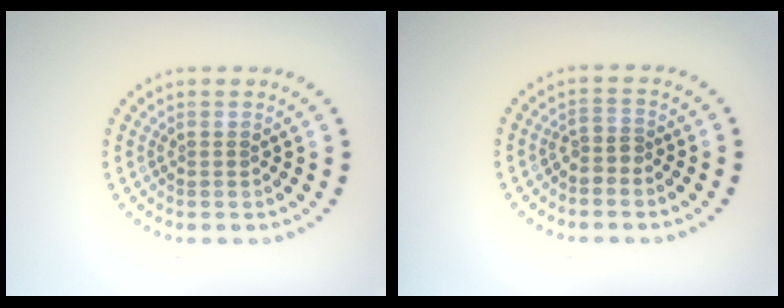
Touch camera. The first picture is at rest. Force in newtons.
{"total": 1.6, "press": 1.2, "slide": 1.0}